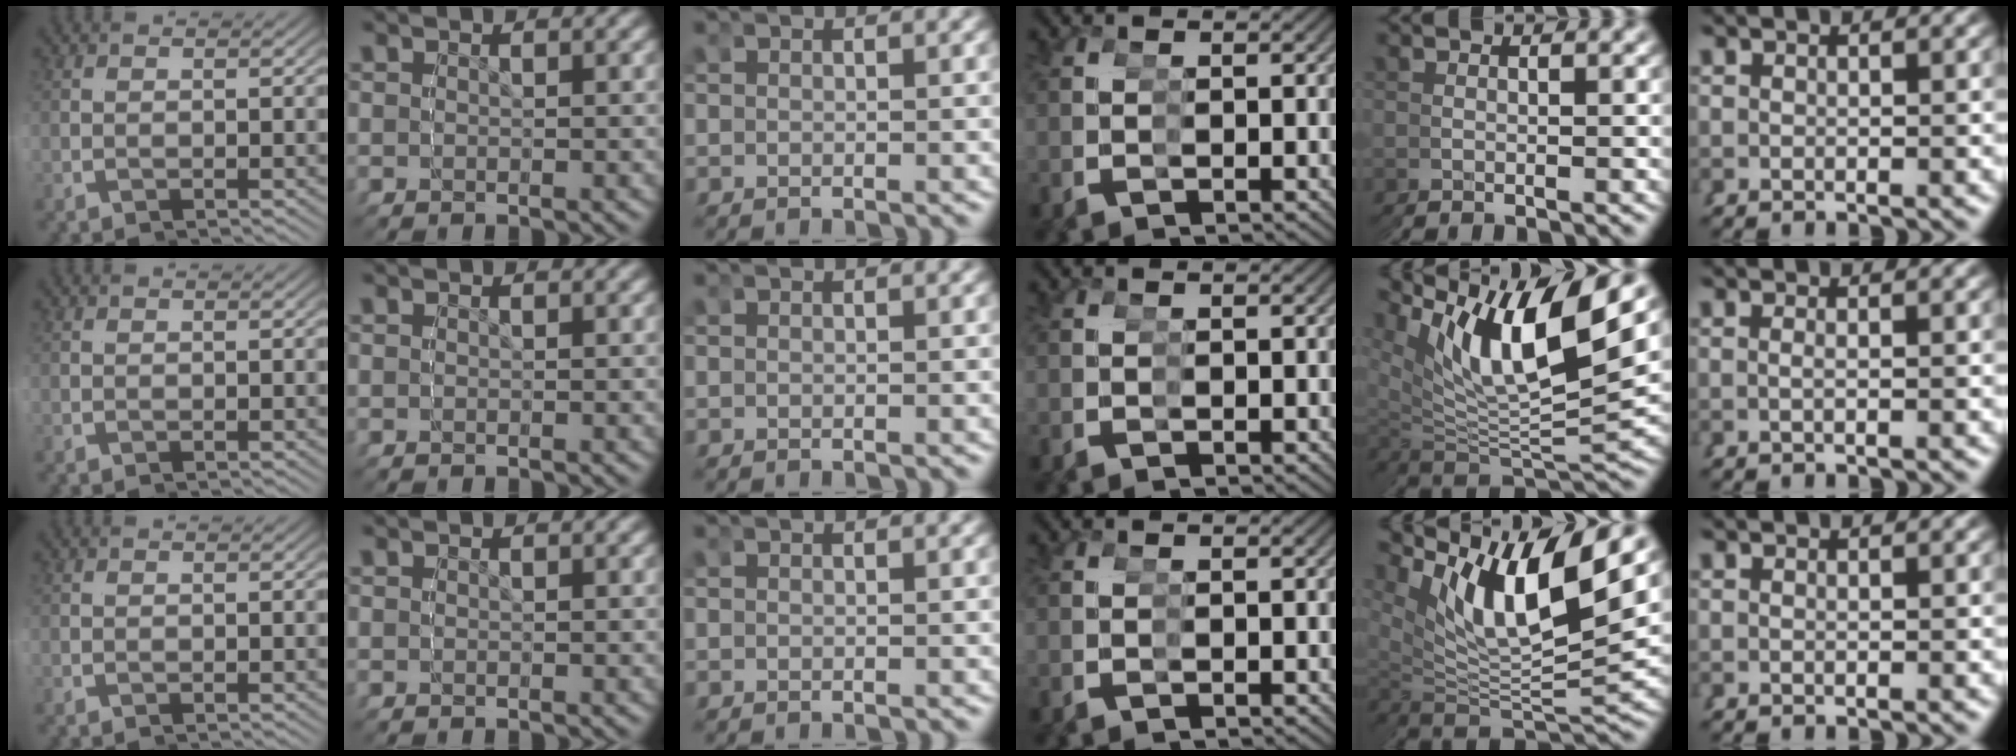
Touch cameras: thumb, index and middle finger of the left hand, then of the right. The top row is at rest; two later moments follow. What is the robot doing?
{"motion": "grasp_and_lifting", "object": "condiment"}